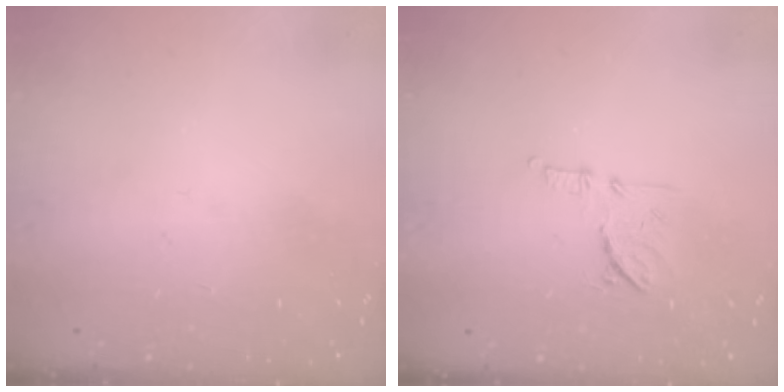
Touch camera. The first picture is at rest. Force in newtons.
{"total": 8.3, "press": 8.3, "slide": 1.1}